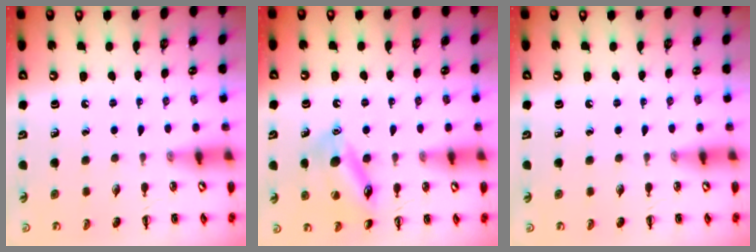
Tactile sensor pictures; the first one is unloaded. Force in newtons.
{"total": 14.1, "press": 14.0, "slide": 1.6}
{"total": 0.0}